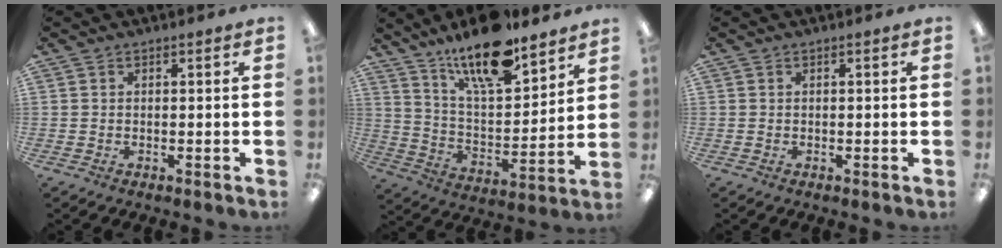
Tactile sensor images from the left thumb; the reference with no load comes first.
{"total": 18.0, "force": [14.1, 5.4, 9.9], "torque": [-0.172, -0.086, 0.238]}
{"total": 0.0}